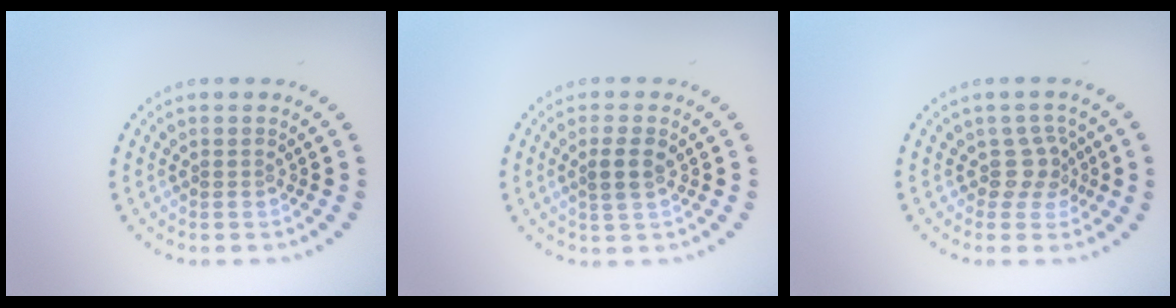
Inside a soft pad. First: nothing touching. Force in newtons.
{"total": 1.8, "press": 1.7, "slide": 0.6}
{"total": 2.3, "press": 1.7, "slide": 1.5}